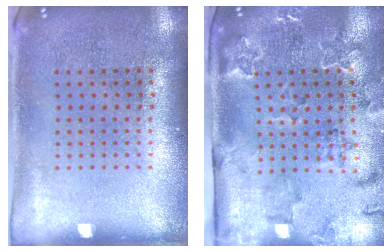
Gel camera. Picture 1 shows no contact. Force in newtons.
{"total": 2.3, "press": 2.3, "slide": 0.1}